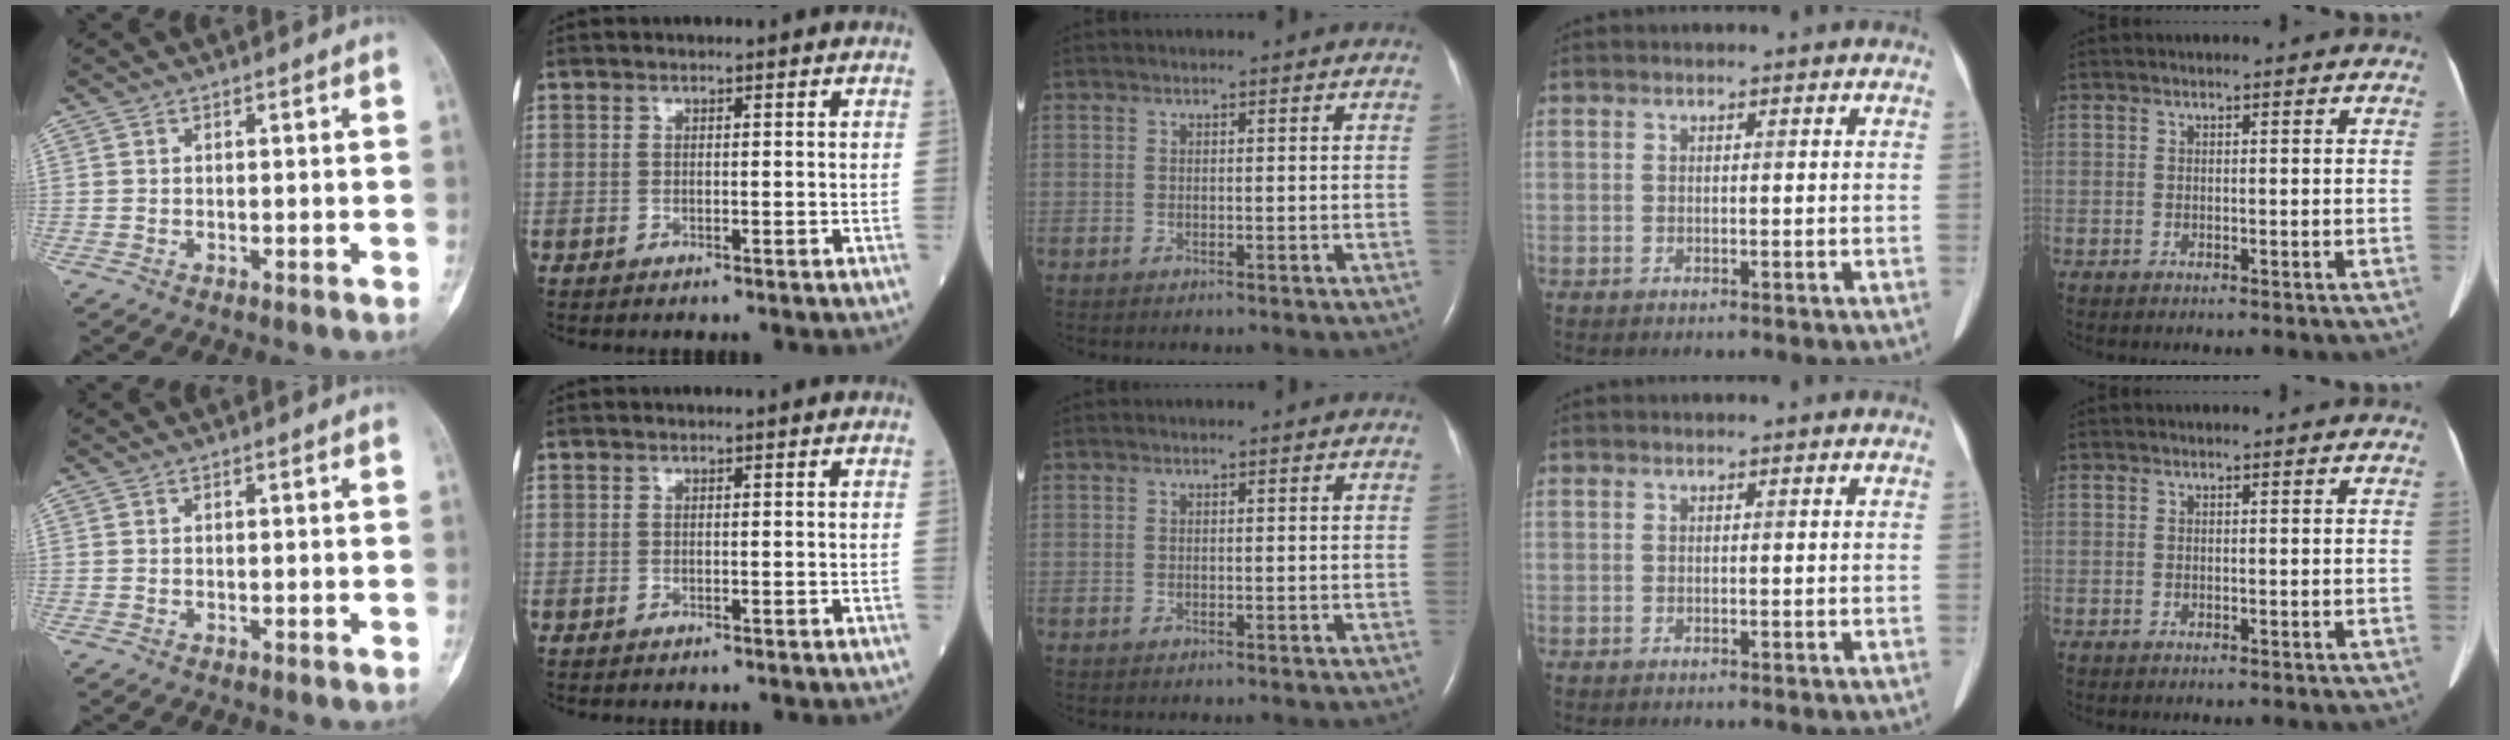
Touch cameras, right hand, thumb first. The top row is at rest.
{}